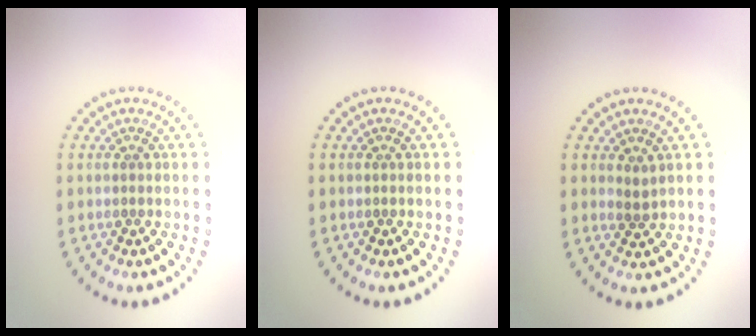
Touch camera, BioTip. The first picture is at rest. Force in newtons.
{"total": 0.0}
{"total": 0.9, "press": 0.8, "slide": 0.4}